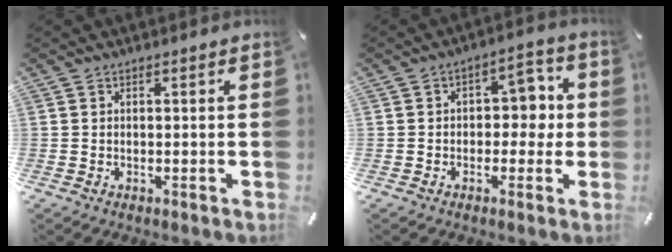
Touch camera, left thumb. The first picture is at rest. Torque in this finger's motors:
{"motor_torque": [0.05, 0.27, 0.23, 0.26, -0.03]}